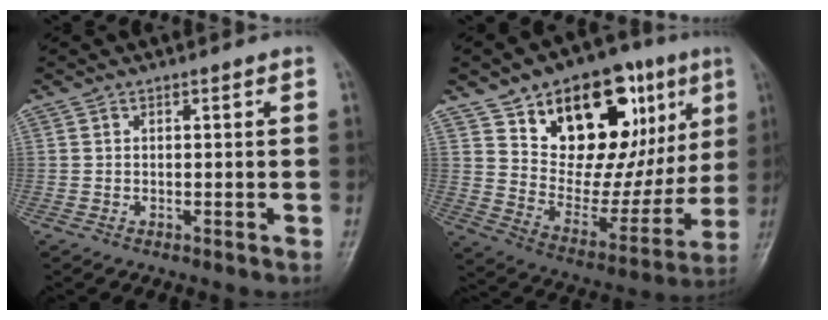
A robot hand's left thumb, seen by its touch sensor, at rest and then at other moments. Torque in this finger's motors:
{"motor_torque": [0.11, 0.93, 1.29, -1.49, 0.16]}